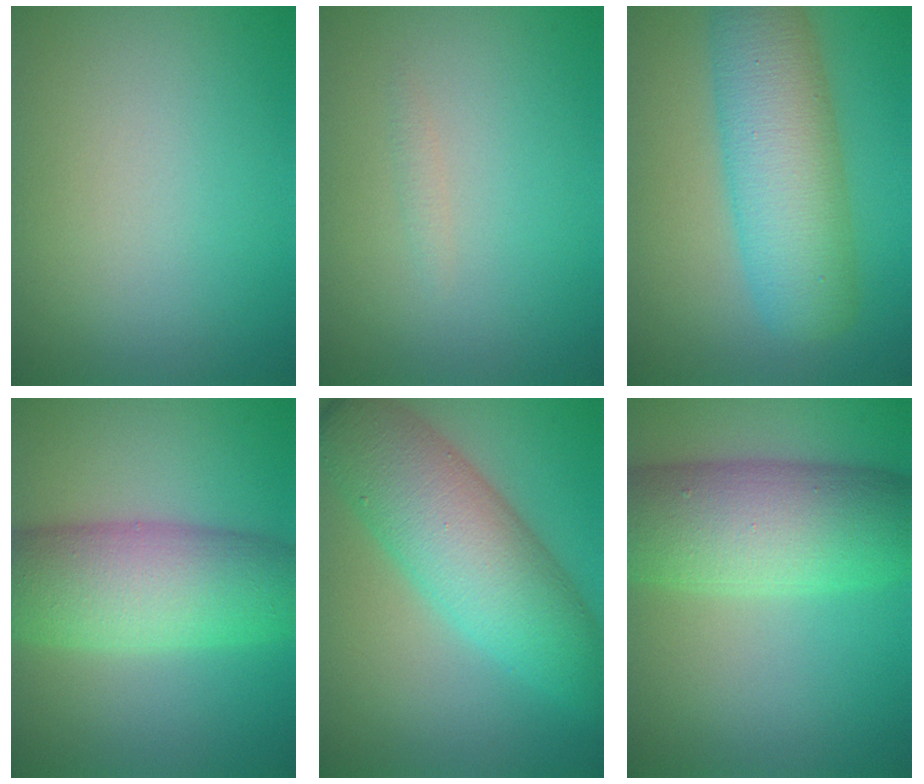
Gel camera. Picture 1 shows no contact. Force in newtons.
{"total": 0.5, "press": 0.5, "slide": 0.0}
{"total": 7.7, "press": 7.7, "slide": 0.2}
{"total": 8.5, "press": 8.5, "slide": 0.0}
{"total": 8.5, "press": 8.5, "slide": 0.1}
{"total": 9.3, "press": 9.3, "slide": 0.4}